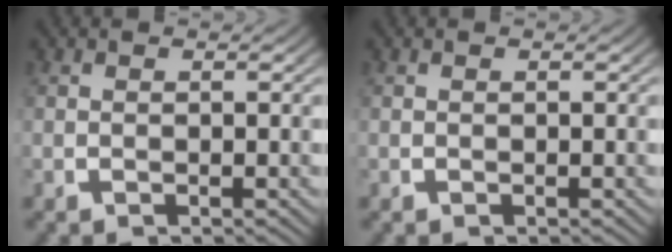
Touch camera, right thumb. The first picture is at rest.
{"total": 0.0}